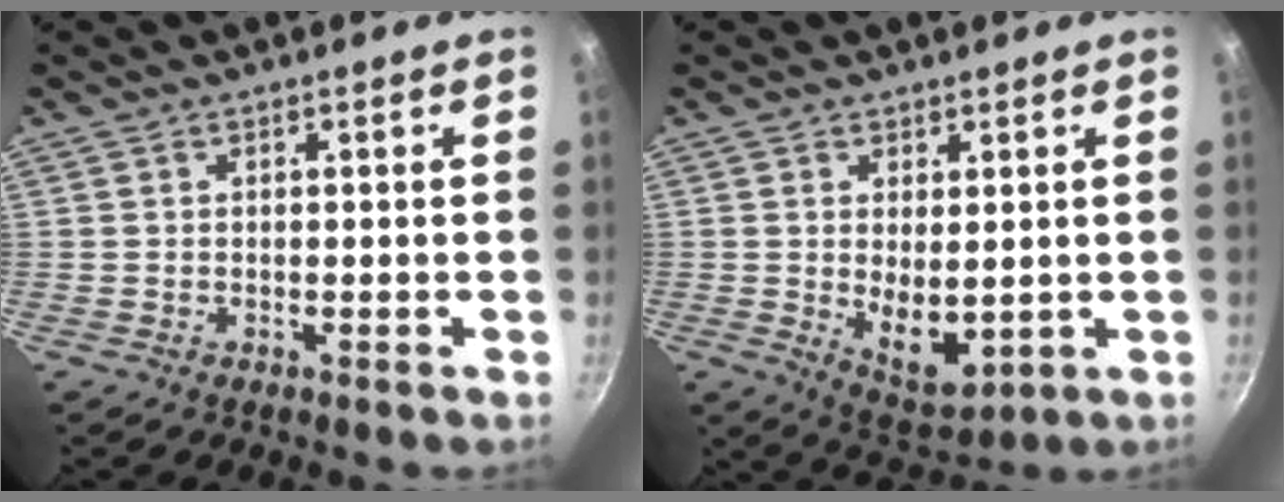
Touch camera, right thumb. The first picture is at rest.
{"total": 8.2, "force": [0.2, 4.3, 7.0], "torque": [-0.098, -0.021, 0.024]}